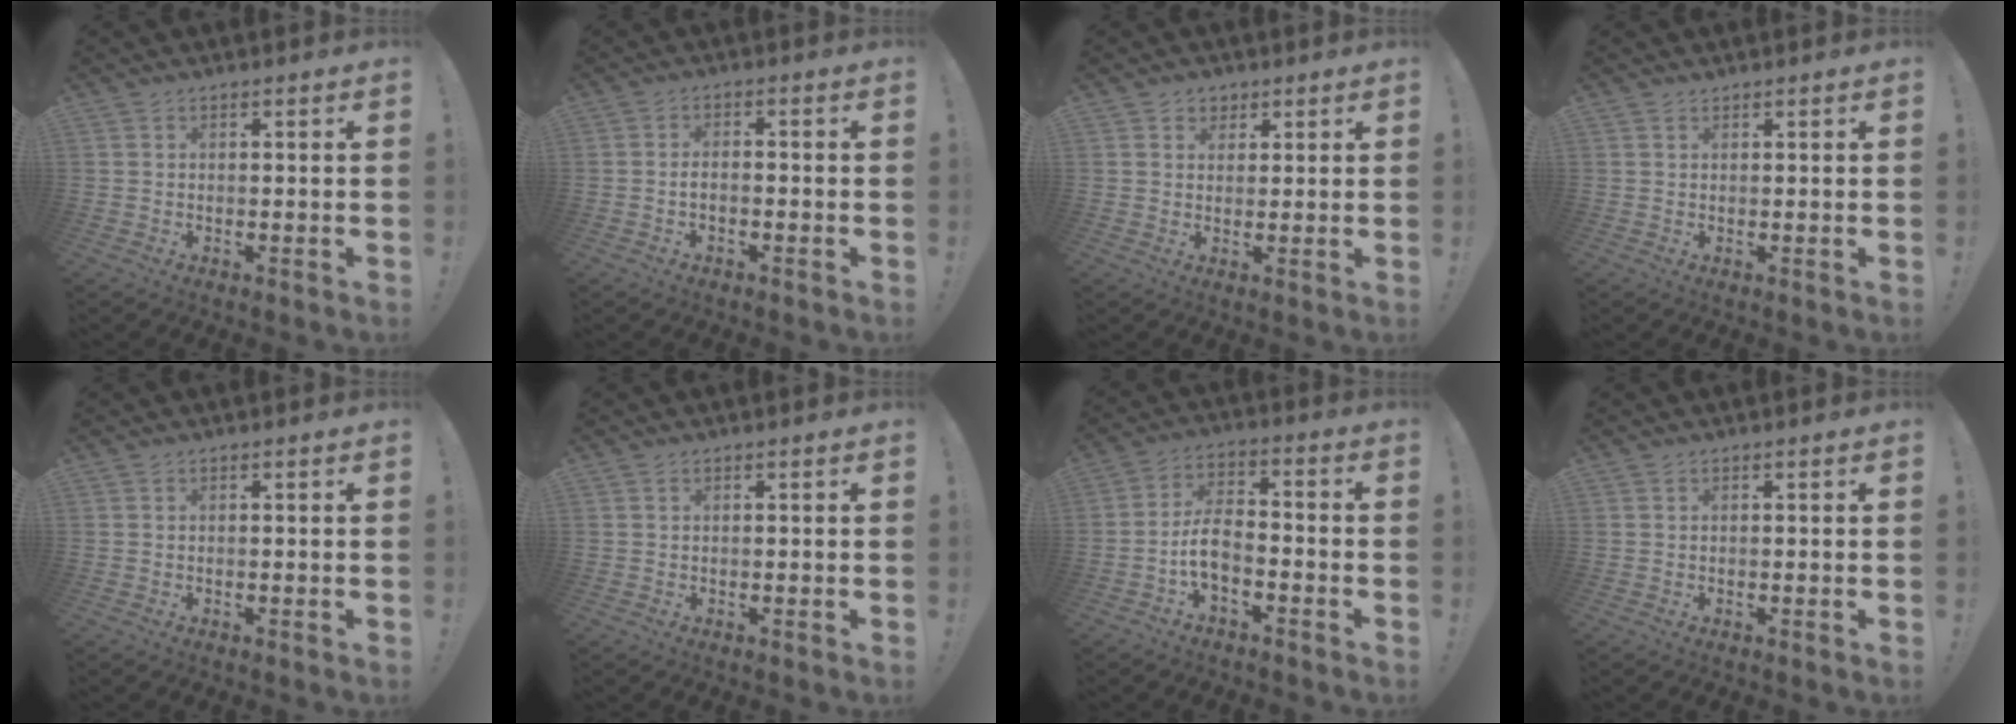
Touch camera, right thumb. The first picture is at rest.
{"total": 2.5, "force": [-1.4, 0.7, 1.9], "torque": [-0.047, 0.006, -0.027]}
{"total": 3.3, "force": [1.8, 2.7, 0.4], "torque": [0.007, -0.012, 0.029]}
{"total": 0.9, "force": [0.8, 0.4, 0.1], "torque": [0.003, -0.003, 0.014]}
{"total": 0.0}
{"total": 0.0}
{"total": 8.1, "force": [-4.1, 4.1, 5.7], "torque": [-0.122, 0.014, -0.073]}
{"total": 0.0}